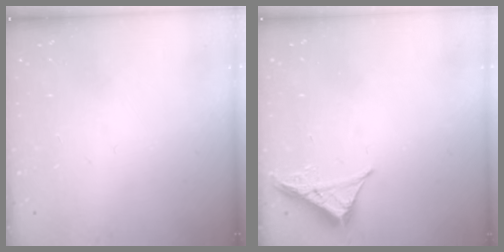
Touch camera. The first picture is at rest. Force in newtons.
{"total": 4.8, "press": 4.8, "slide": 0.7}